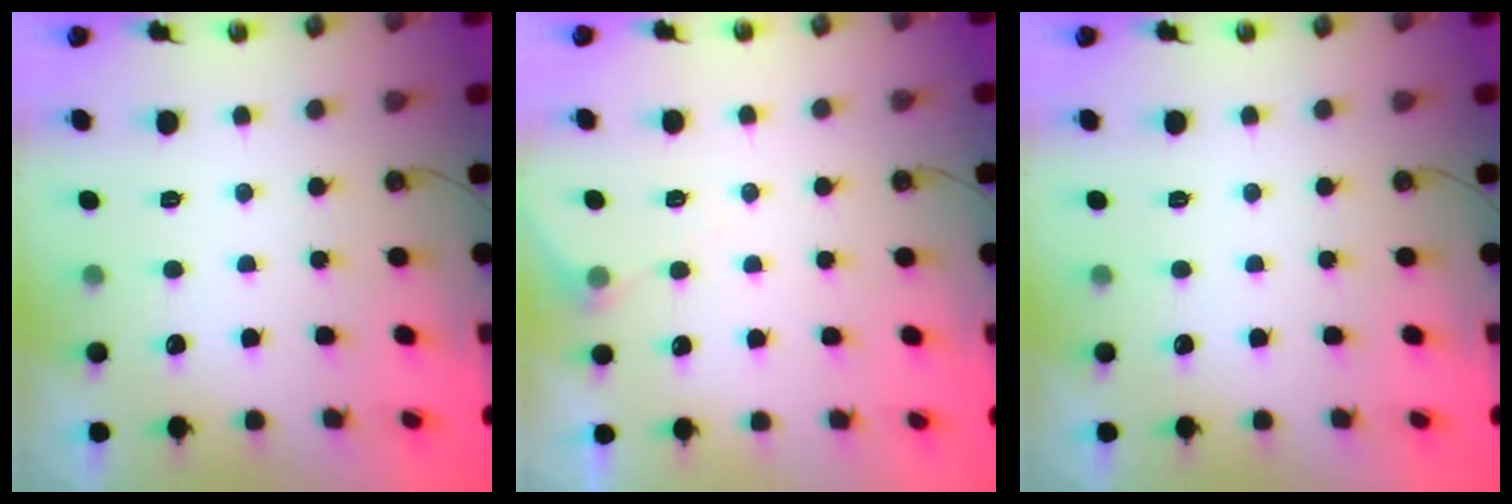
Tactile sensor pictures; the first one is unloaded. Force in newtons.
{"total": 4.8, "press": 4.8, "slide": 0.5}
{"total": 0.0}